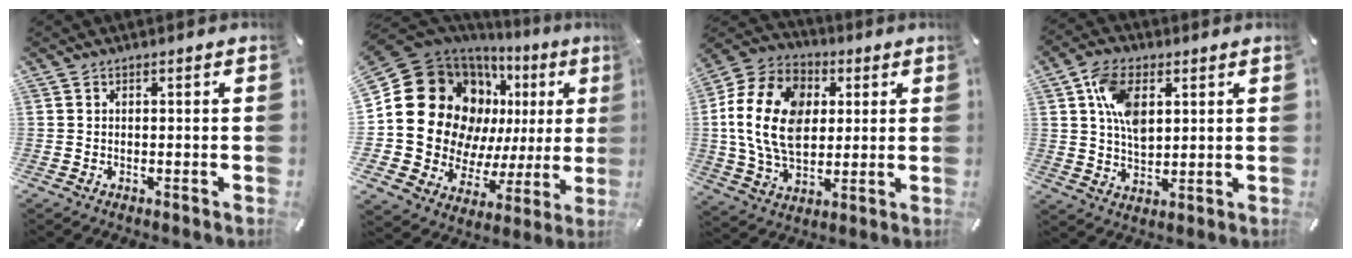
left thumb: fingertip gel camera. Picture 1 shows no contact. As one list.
[{"total": 24.0, "force": [7.2, 18.2, 13.9], "torque": [-0.242, -0.051, 0.160]}, {"total": 18.1, "force": [1.9, 13.9, 11.5], "torque": [-0.254, 0.017, 0.031]}, {"total": 10.2, "force": [3.1, 6.4, 7.2], "torque": [-0.145, 0.002, 0.058]}]